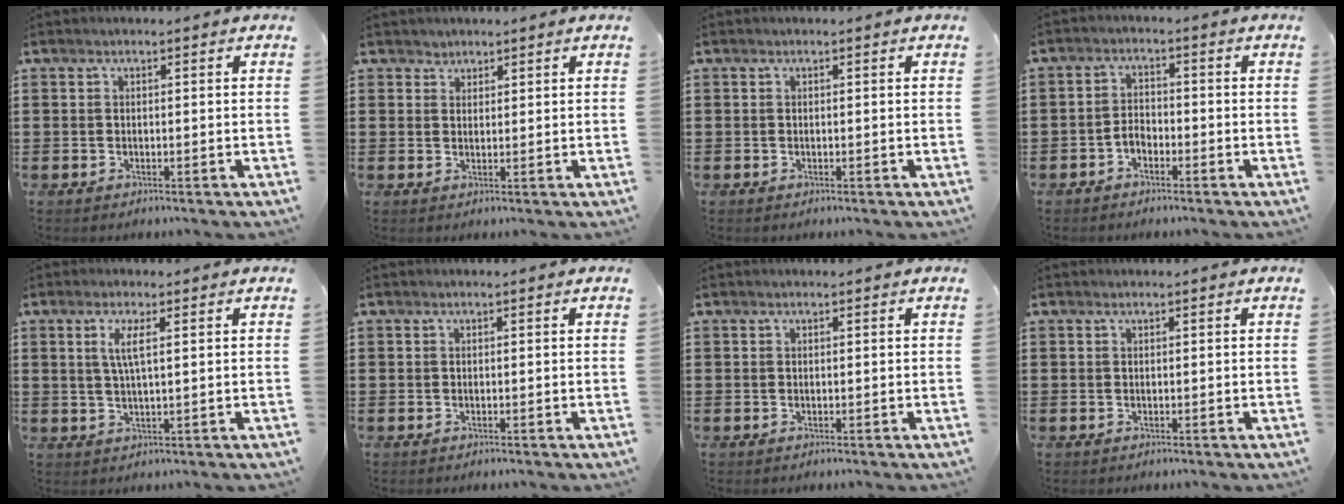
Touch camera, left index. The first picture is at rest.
{"total": 1.6, "force": [1.3, 0.8, -0.1], "torque": [-0.002, 0.004, 0.026]}
{"total": 0.0}
{"total": 2.3, "force": [-1.5, 1.2, 1.2], "torque": [-0.033, 0.005, -0.035]}
{"total": 3.5, "force": [1.1, 0.5, 3.2], "torque": [-0.069, 0.002, 0.017]}
{"total": 0.0}
{"total": 0.0}
{"total": 0.0}